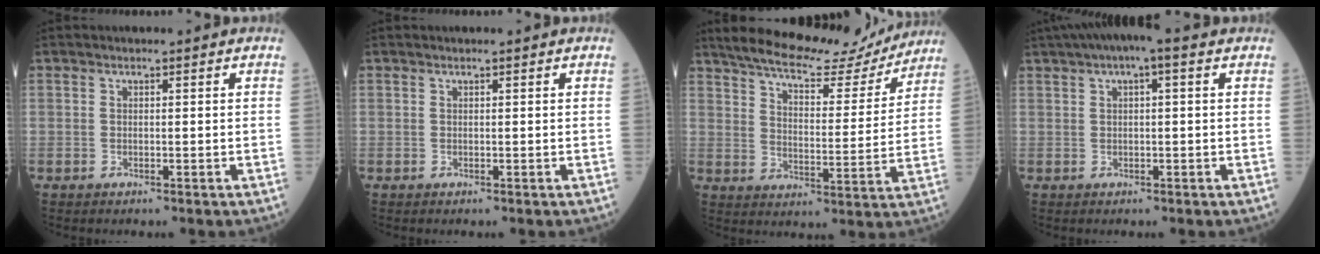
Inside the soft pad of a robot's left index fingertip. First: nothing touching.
{"total": 0.0}
{"total": 18.3, "force": [16.4, 4.2, 7.0], "torque": [-0.112, 0.004, 0.229]}
{"total": 6.3, "force": [3.4, 1.1, 5.1], "torque": [-0.087, 0.036, 0.052]}